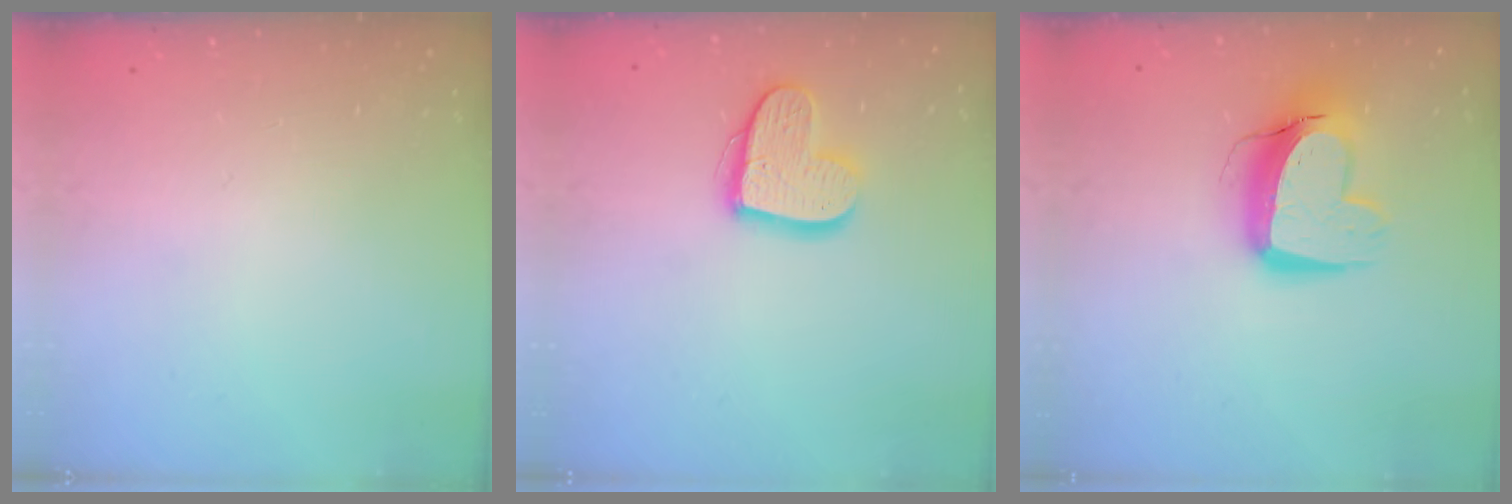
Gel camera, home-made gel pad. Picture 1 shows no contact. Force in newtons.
{"total": 13.9, "press": 13.9, "slide": 0.8}
{"total": 14.0, "press": 14.0, "slide": 1.5}